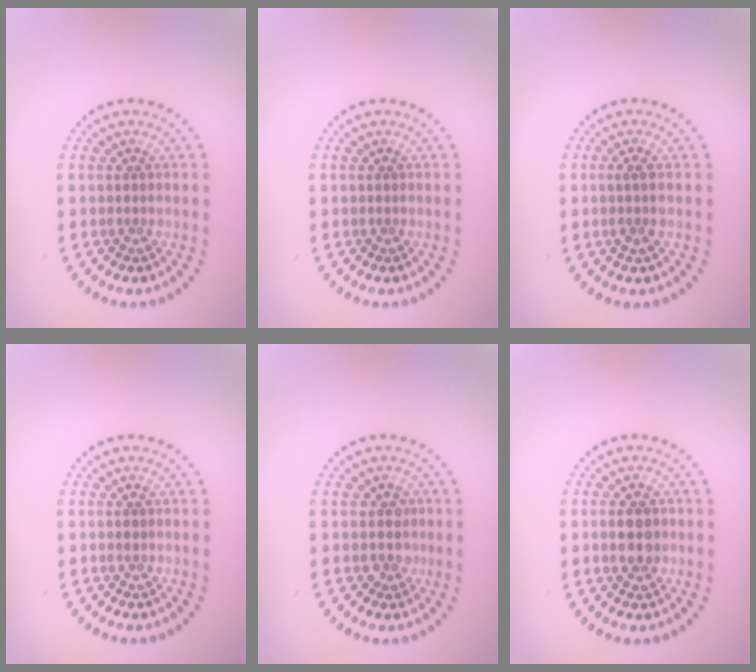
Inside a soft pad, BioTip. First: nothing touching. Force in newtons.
{"total": 0.0}
{"total": 1.4, "press": 1.2, "slide": 0.7}
{"total": 0.5, "press": 0.5, "slide": 0.1}
{"total": 1.6, "press": 1.4, "slide": 0.7}
{"total": 3.0, "press": 3.0, "slide": 0.2}